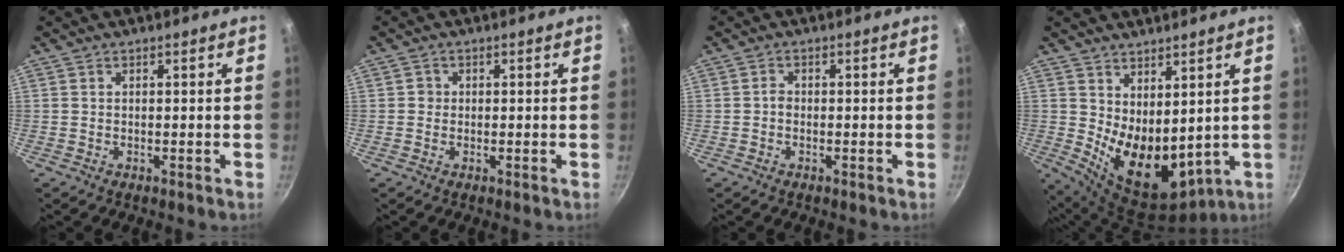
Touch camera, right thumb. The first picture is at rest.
{"total": 1.2, "force": [-0.1, 1.2, 0.2], "torque": [0.002, 0.002, -0.005]}
{"total": 1.1, "force": [-0.4, 0.8, 0.6], "torque": [-0.010, 0.005, -0.009]}
{"total": 12.5, "force": [2.8, 7.2, 9.8], "torque": [-0.126, -0.049, 0.073]}